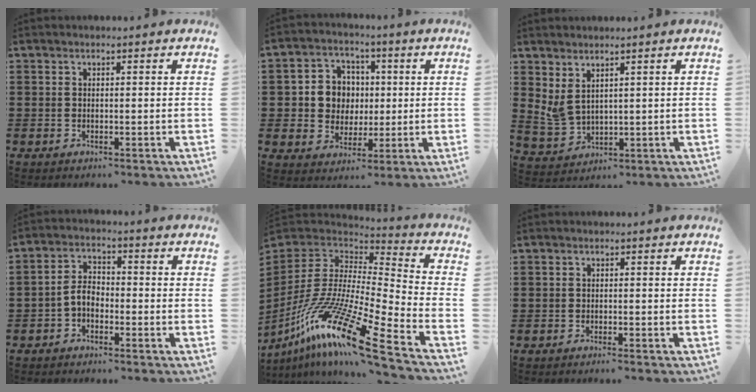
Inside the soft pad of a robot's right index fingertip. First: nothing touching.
{"total": 6.8, "force": [0.4, 6.5, 2.0], "torque": [-0.067, 0.021, 0.008]}
{"total": 3.3, "force": [2.2, 1.5, 2.0], "torque": [-0.061, -0.005, 0.039]}
{"total": 3.9, "force": [-1.8, 2.3, 2.6], "torque": [-0.063, 0.005, -0.040]}
{"total": 17.6, "force": [-11.6, 2.2, 13.0], "torque": [-0.275, 0.000, -0.220]}
{"total": 0.9, "force": [-0.8, -0.3, 0.2], "torque": [-0.006, -0.004, -0.015]}